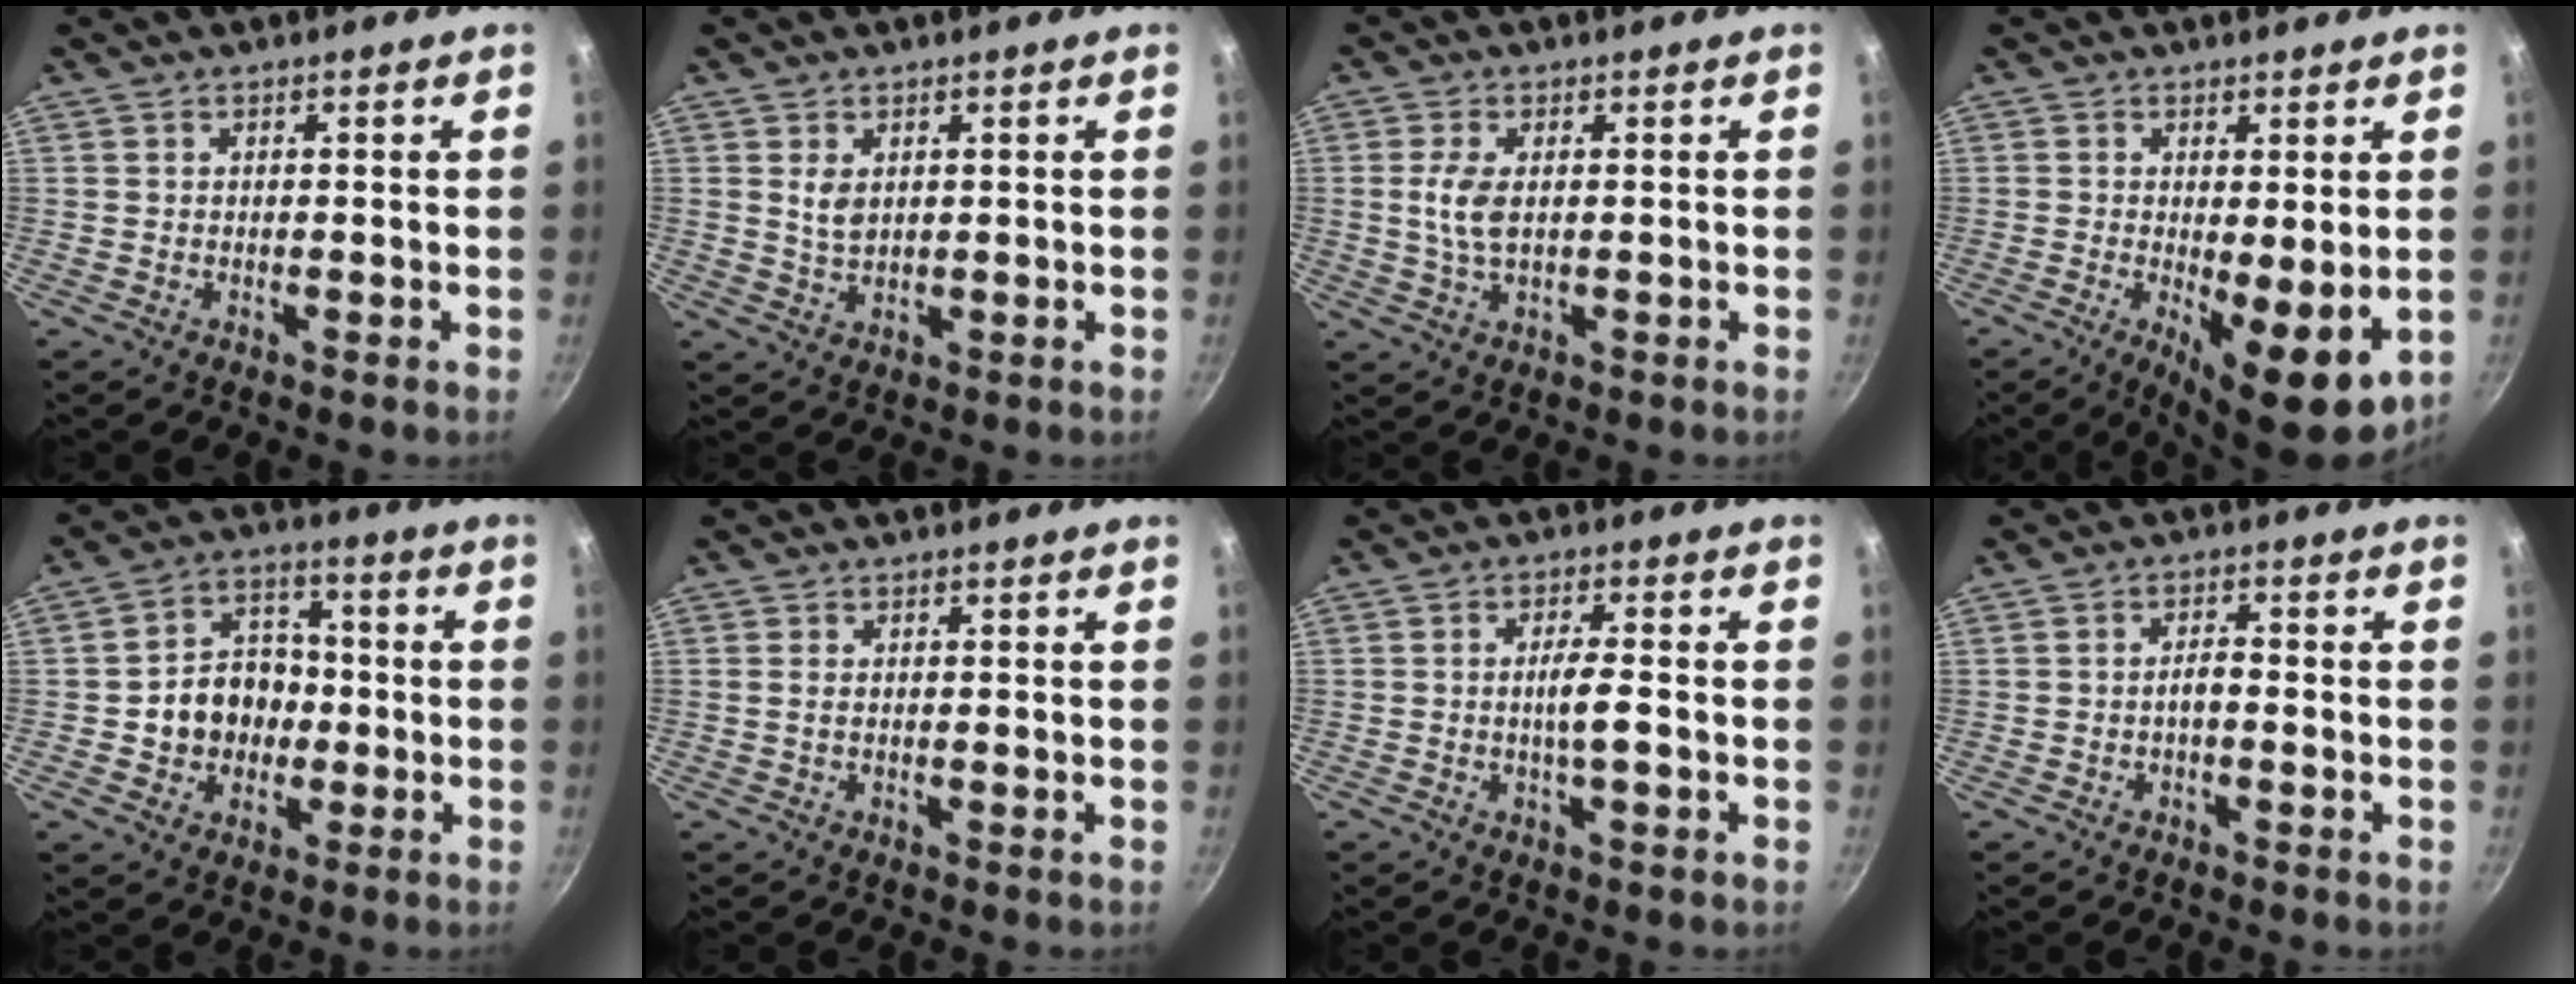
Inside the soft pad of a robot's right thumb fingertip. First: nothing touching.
{"total": 3.4, "force": [1.1, 2.1, 2.4], "torque": [-0.041, -0.008, 0.023]}
{"total": 5.0, "force": [0.5, 2.5, 4.3], "torque": [-0.093, 0.001, 0.009]}
{"total": 9.5, "force": [-1.3, 3.1, 8.9], "torque": [-0.114, -0.011, -0.006]}
{"total": 5.3, "force": [-1.0, 4.8, 2.2], "torque": [0.004, 0.015, -0.020]}
{"total": 0.9, "force": [0.0, 0.5, 0.8], "torque": [-0.016, 0.001, -0.002]}
{"total": 4.4, "force": [-0.9, 0.7, 4.2], "torque": [-0.078, 0.009, -0.018]}
{"total": 2.3, "force": [-0.9, 0.9, 1.9], "torque": [-0.027, 0.017, -0.016]}